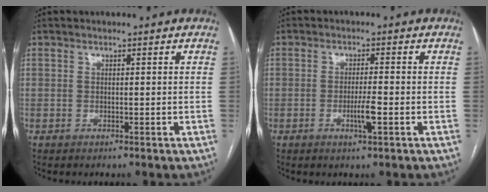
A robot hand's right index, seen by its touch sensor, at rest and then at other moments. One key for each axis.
{"total": 3.0, "fx": -1.1, "fy": 0.1, "fz": 2.8, "tx": -0.053, "ty": -0.004, "tz": -0.019}